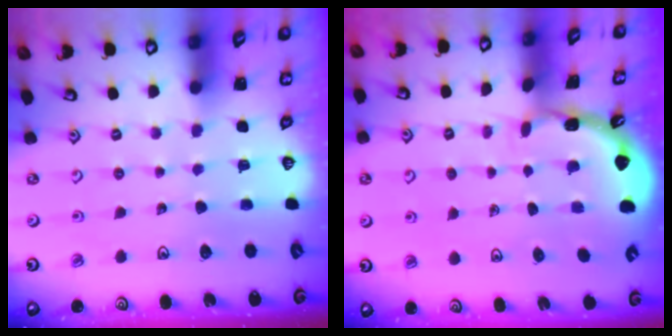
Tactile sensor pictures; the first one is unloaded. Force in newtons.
{"total": 1.7, "press": 1.7, "slide": 0.1}